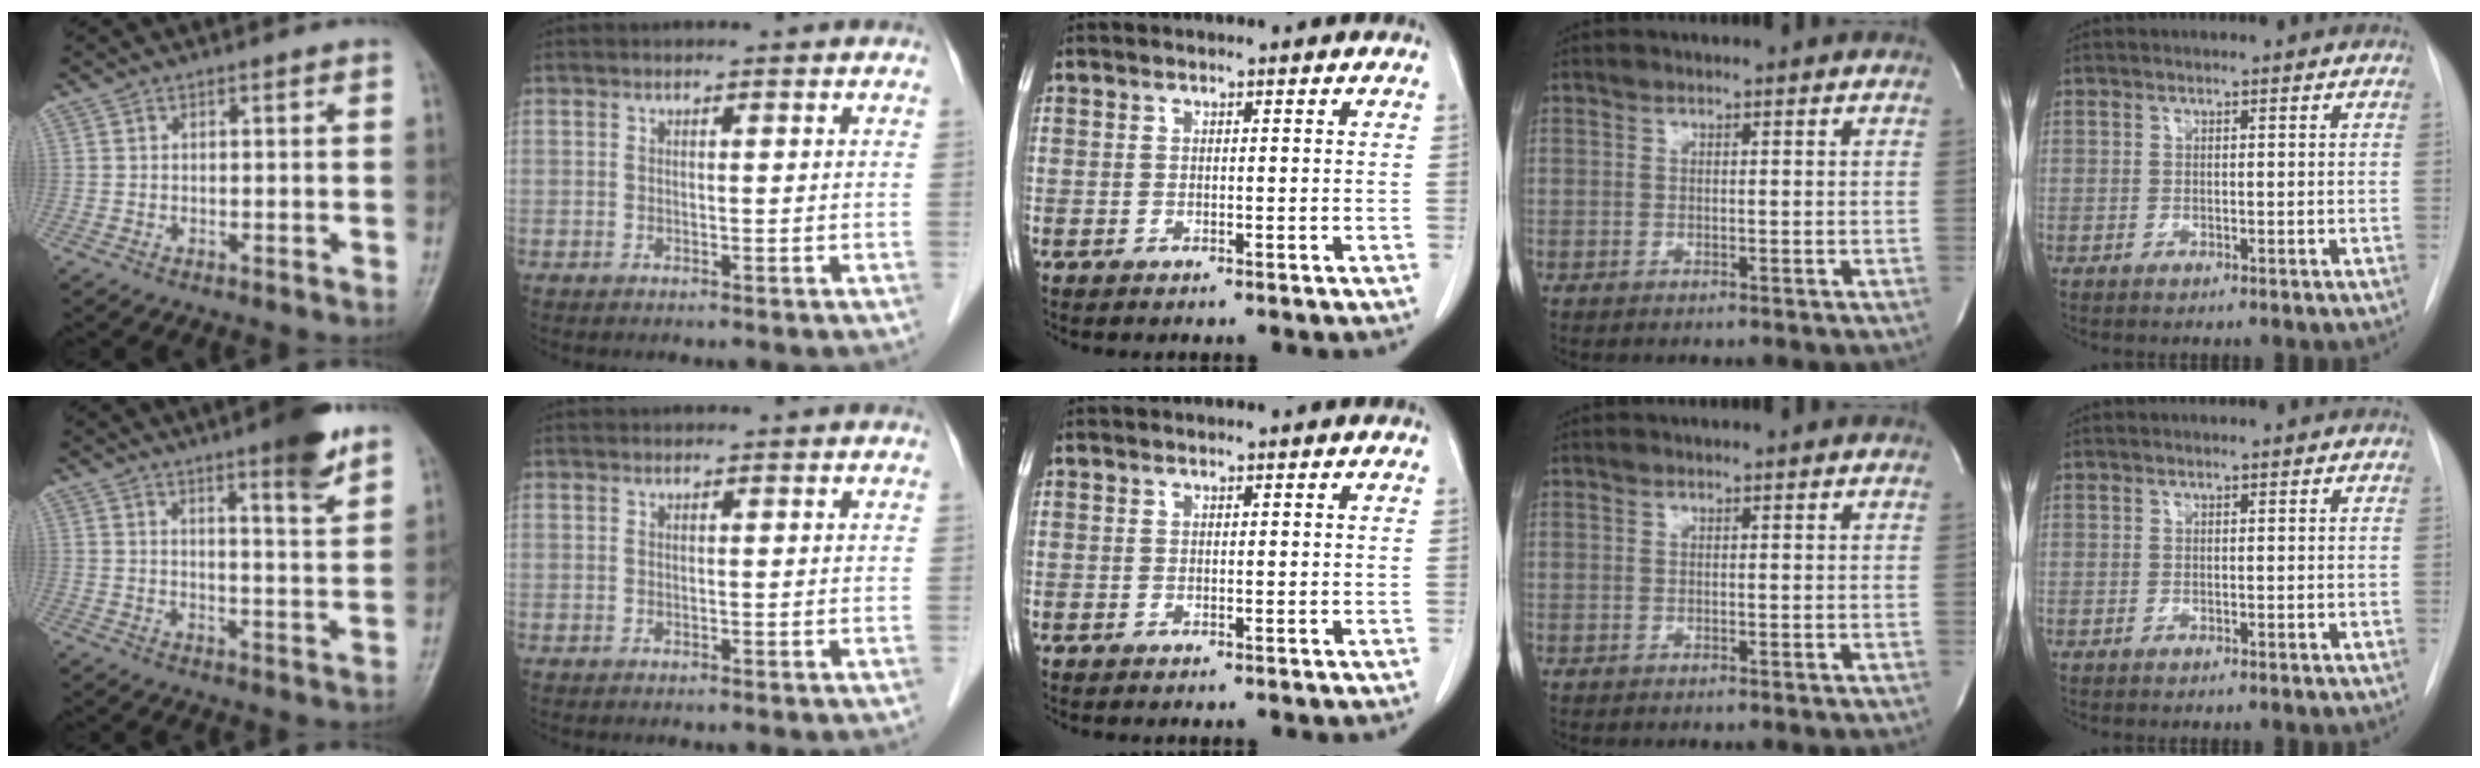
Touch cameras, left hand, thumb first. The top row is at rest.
{"thumb": {"total": 9.1, "force": [6.0, 1.1, 6.7], "torque": [-0.085, -0.038, 0.083]}, "index": {"total": 0.7, "force": [0.7, 0.0, 0.1], "torque": [-0.002, 0.014, 0.015]}}